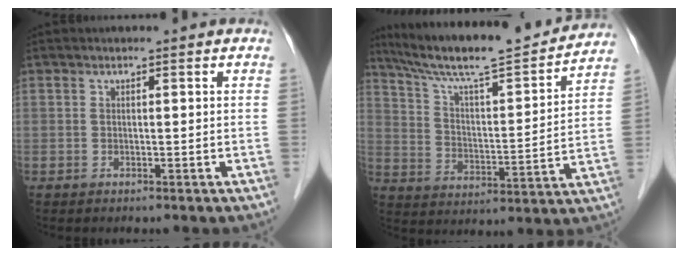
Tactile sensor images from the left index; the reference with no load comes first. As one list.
[{"total": 20.3, "force": [18.3, 1.2, 8.8], "torque": [-0.153, -0.002, 0.281]}]